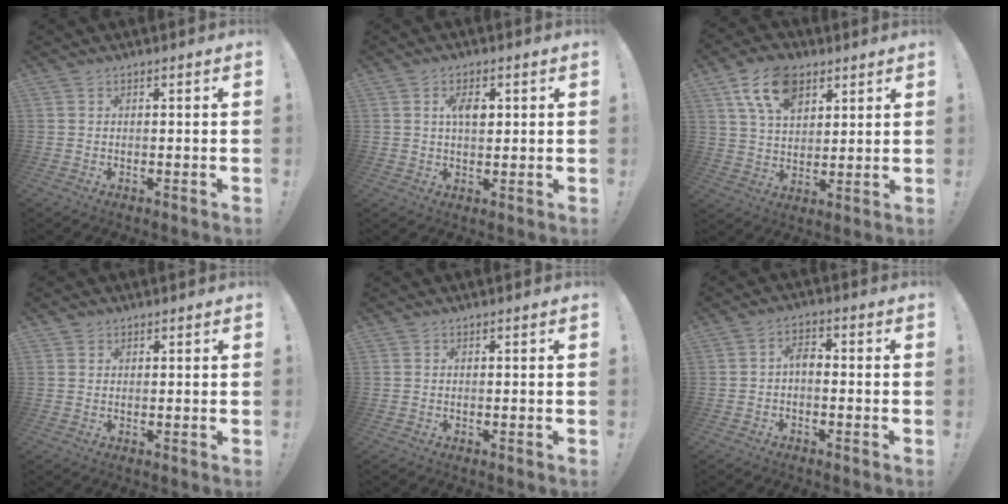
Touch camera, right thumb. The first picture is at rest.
{"total": 4.9, "force": [1.8, 2.6, 3.8], "torque": [-0.056, -0.003, 0.024]}
{"total": 13.4, "force": [7.3, 8.1, 7.8], "torque": [-0.134, -0.016, 0.139]}
{"total": 1.6, "force": [1.1, 1.1, 0.2], "torque": [0.000, -0.004, 0.020]}
{"total": 0.0}
{"total": 3.3, "force": [-0.6, 1.8, 2.7], "torque": [-0.058, 0.004, -0.015]}